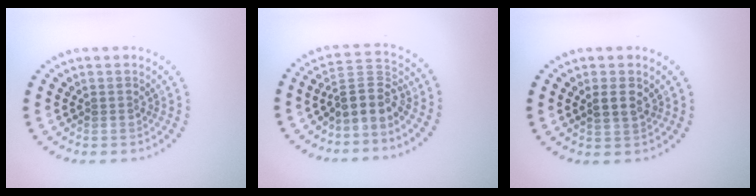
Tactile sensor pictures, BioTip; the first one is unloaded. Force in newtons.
{"total": 3.4, "press": 2.8, "slide": 1.9}
{"total": 1.5, "press": 1.4, "slide": 0.4}